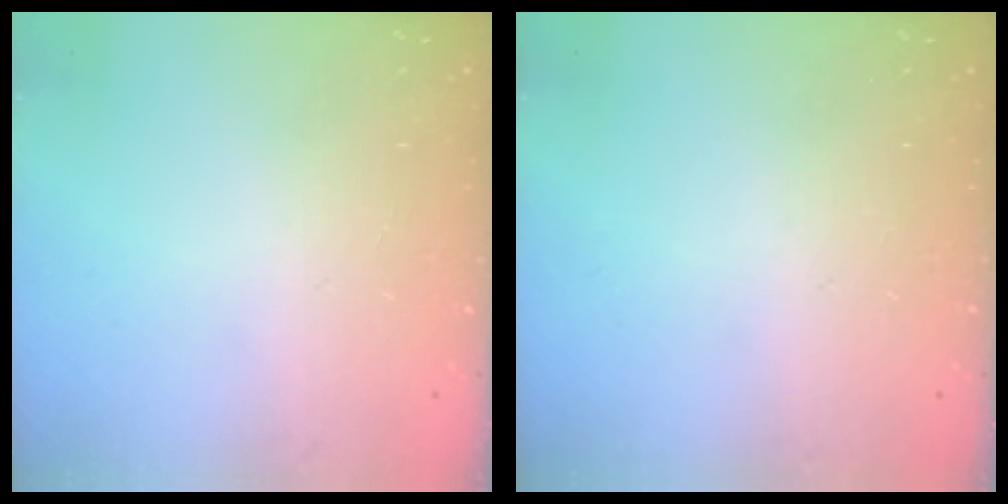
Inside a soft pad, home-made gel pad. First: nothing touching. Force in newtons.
{"total": 0.0}